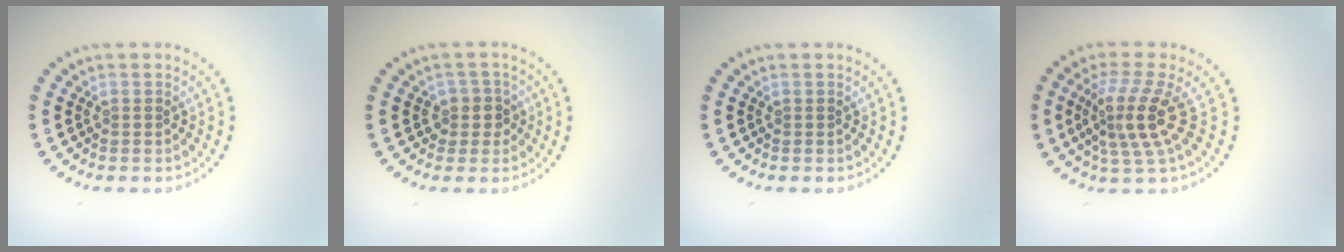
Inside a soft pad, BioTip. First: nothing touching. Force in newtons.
{"total": 1.8, "press": 1.6, "slide": 0.9}
{"total": 0.0}
{"total": 4.2, "press": 3.1, "slide": 2.8}